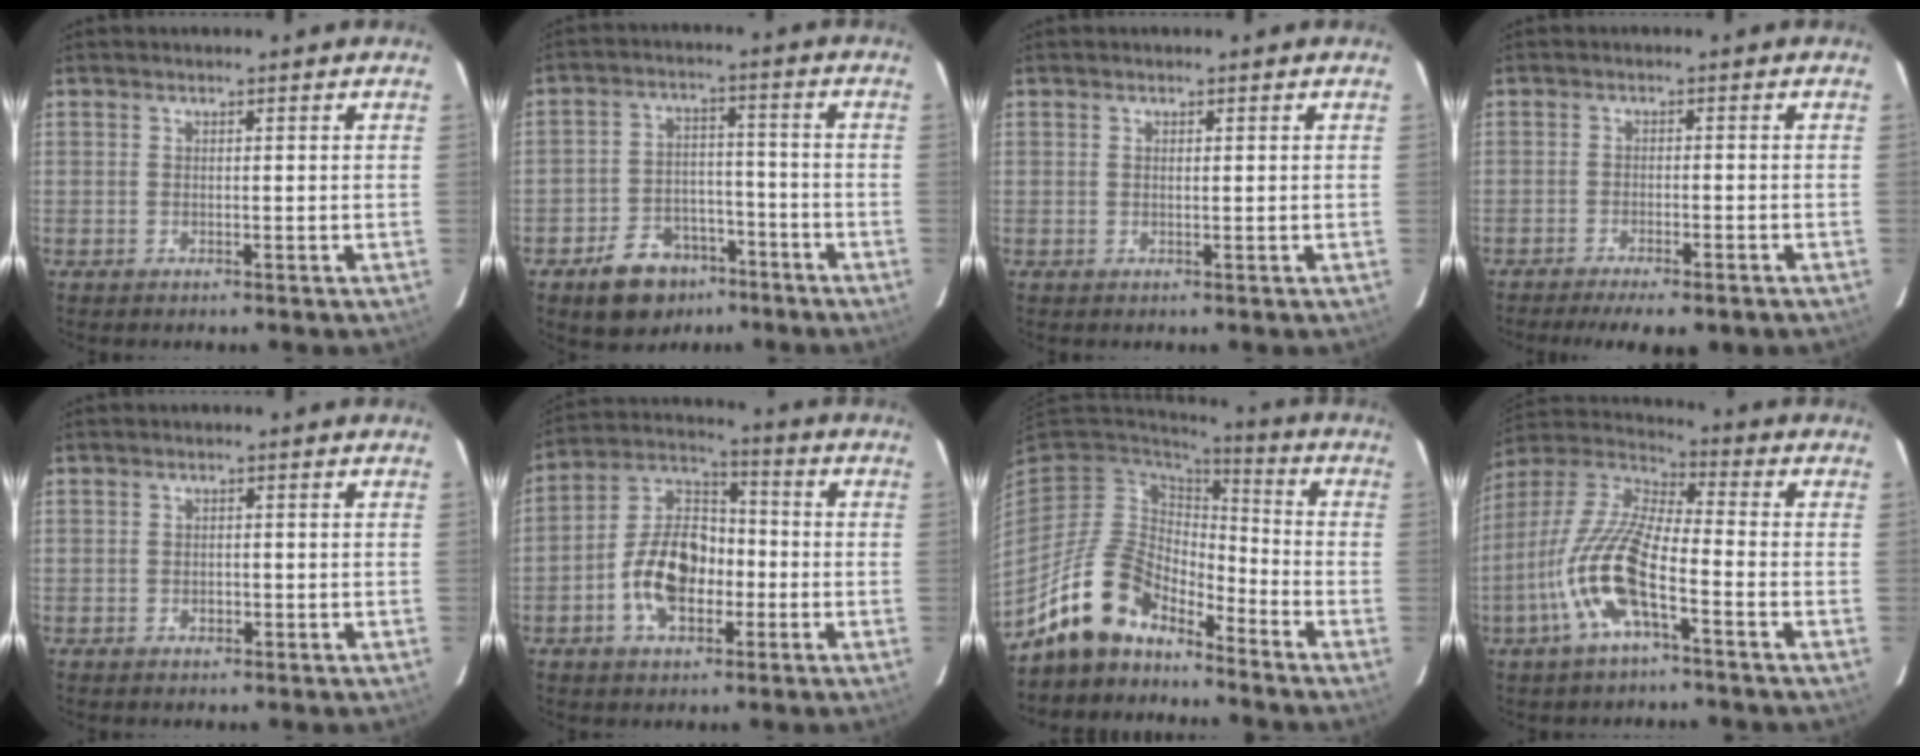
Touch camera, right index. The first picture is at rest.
{"total": 11.5, "force": [-7.6, 7.4, 4.6], "torque": [-0.103, 0.024, -0.101]}
{"total": 0.6, "force": [0.2, 0.2, 0.5], "torque": [-0.009, 0.002, 0.003]}
{"total": 8.8, "force": [-6.8, 2.2, 5.1], "torque": [-0.112, -0.025, -0.102]}
{"total": 1.5, "force": [-0.5, 1.3, 0.7], "torque": [-0.010, 0.003, -0.005]}
{"total": 12.8, "force": [-4.1, 7.8, 9.3], "torque": [-0.185, 0.024, -0.069]}
{"total": 13.0, "force": [-10.5, 6.0, 4.8], "torque": [-0.105, 0.017, -0.195]}
{"total": 14.6, "force": [-6.1, 3.6, 12.8], "torque": [-0.269, -0.006, -0.126]}